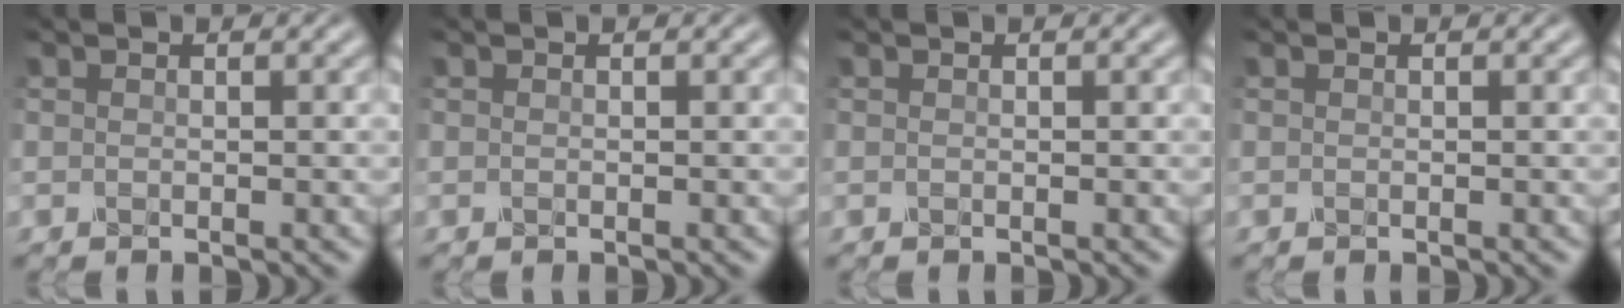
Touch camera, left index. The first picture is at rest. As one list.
[{"total": 0.0}, {"total": 0.0}, {"total": 0.0}]